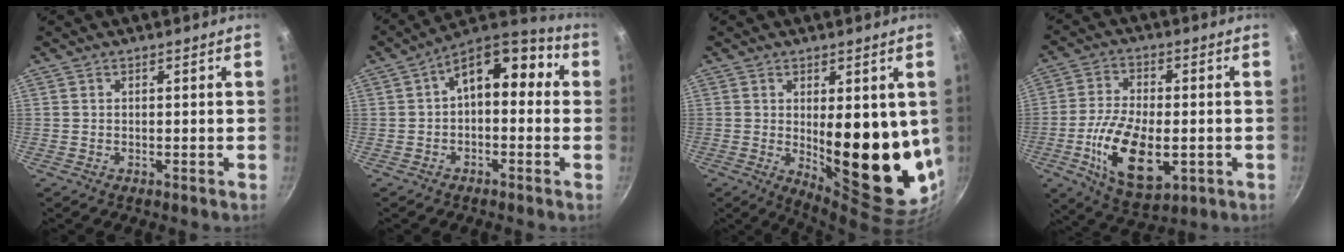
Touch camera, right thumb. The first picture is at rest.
{"total": 12.6, "force": [1.5, 7.1, 10.3], "torque": [-0.115, 0.046, 0.005]}
{"total": 20.5, "force": [-1.3, 7.6, 19.0], "torque": [-0.212, -0.036, 0.010]}
{"total": 15.0, "force": [-3.6, 7.4, 12.5], "torque": [-0.220, -0.002, -0.054]}